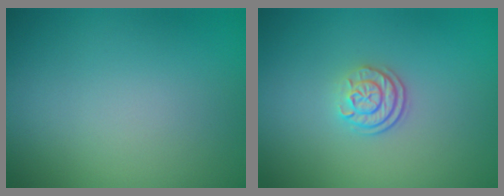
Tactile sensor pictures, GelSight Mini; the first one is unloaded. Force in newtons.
{"total": 2.4, "press": 1.8, "slide": 1.5}